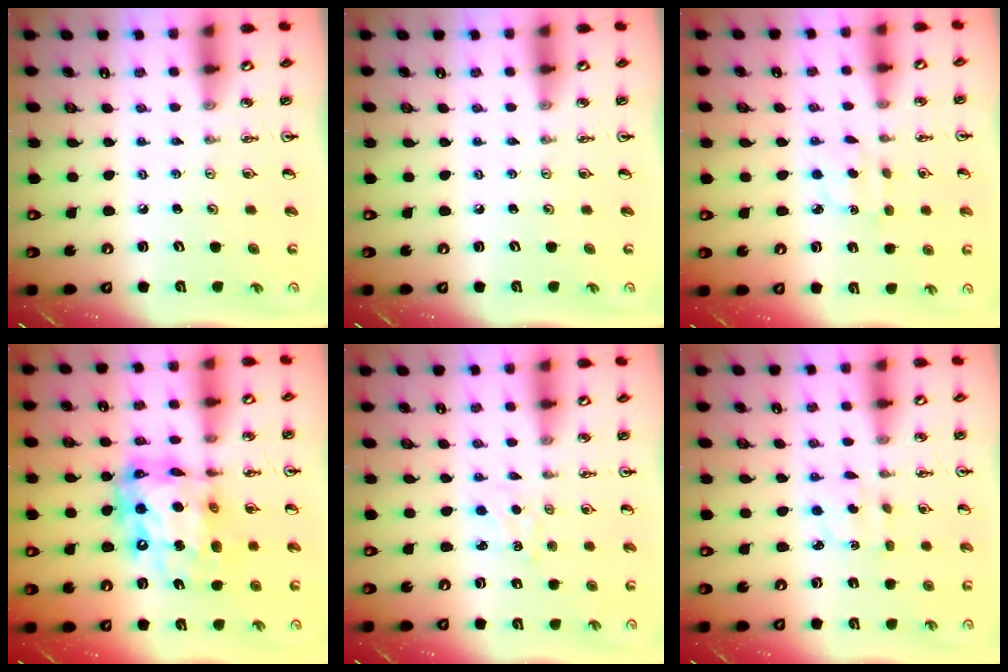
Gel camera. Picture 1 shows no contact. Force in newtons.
{"total": 0.0}
{"total": 3.2, "press": 3.2, "slide": 0.4}
{"total": 17.7, "press": 17.5, "slide": 2.3}
{"total": 2.5, "press": 2.5, "slide": 0.4}
{"total": 2.5, "press": 2.4, "slide": 0.5}